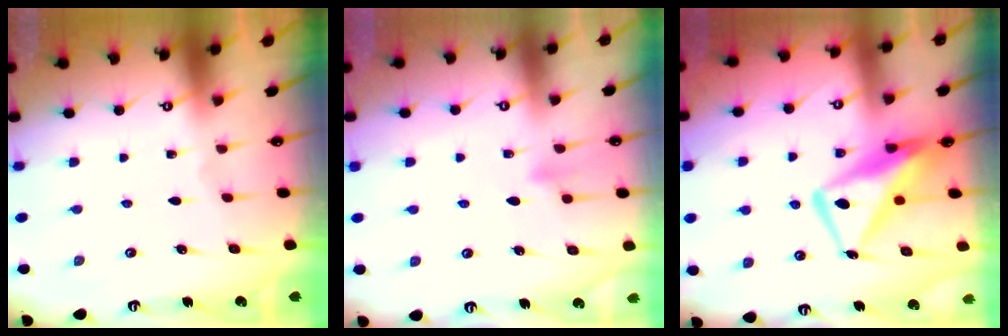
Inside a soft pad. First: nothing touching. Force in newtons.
{"total": 7.7, "press": 7.4, "slide": 2.1}
{"total": 12.8, "press": 12.7, "slide": 1.3}